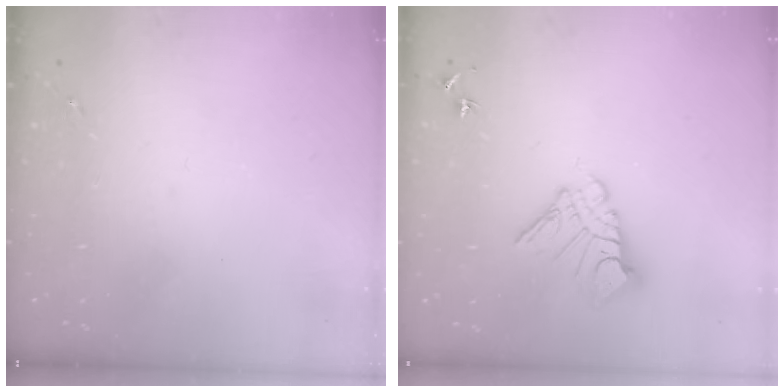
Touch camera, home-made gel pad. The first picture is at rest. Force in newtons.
{"total": 10.6, "press": 10.5, "slide": 1.1}